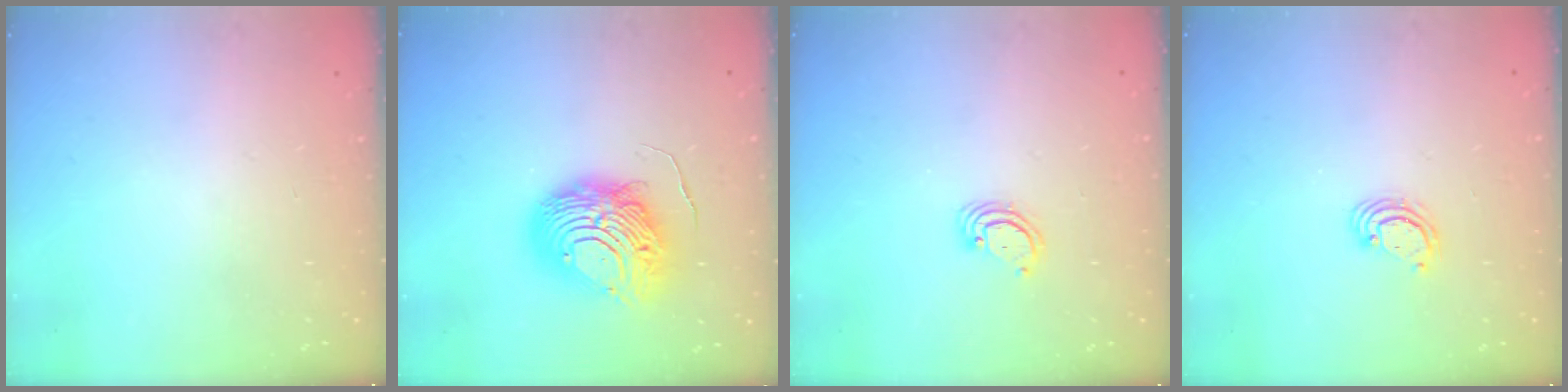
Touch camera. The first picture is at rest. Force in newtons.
{"total": 12.2, "press": 12.2, "slide": 1.2}
{"total": 3.0, "press": 3.0, "slide": 0.3}
{"total": 2.5, "press": 2.5, "slide": 0.2}